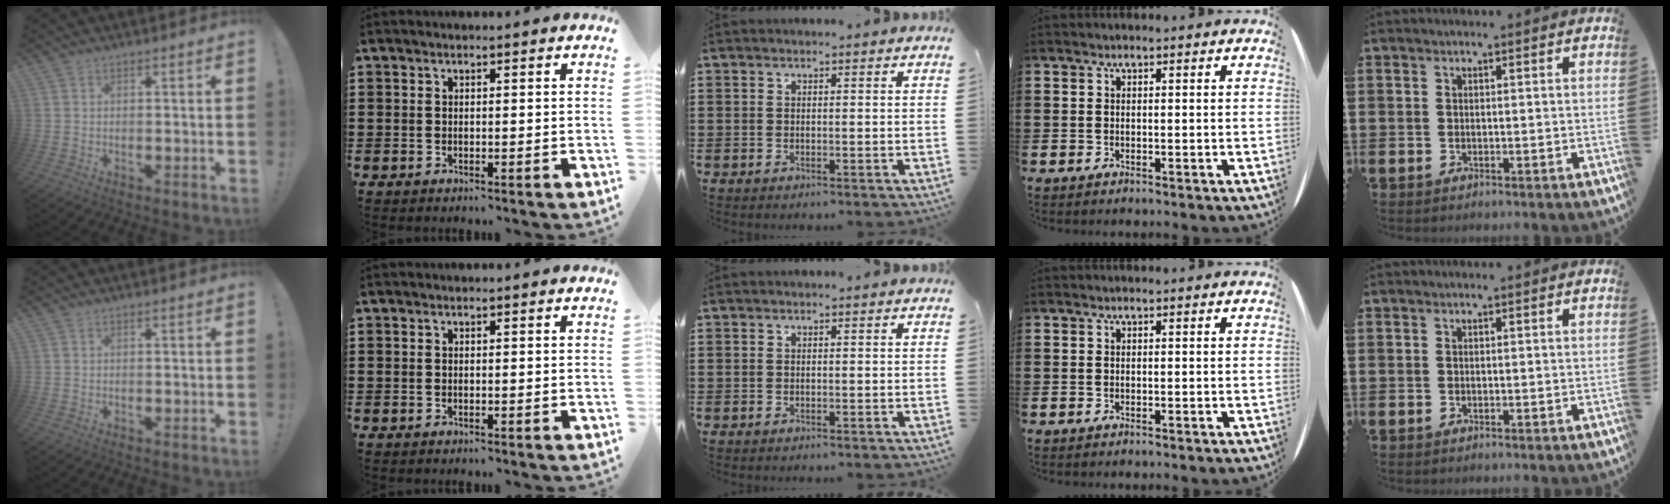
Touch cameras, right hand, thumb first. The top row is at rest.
{}